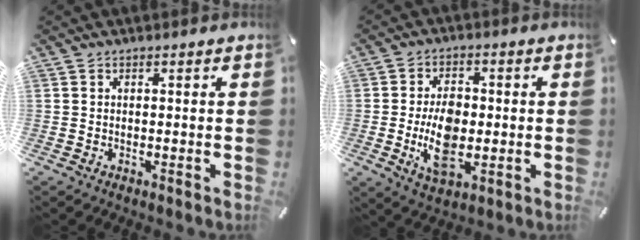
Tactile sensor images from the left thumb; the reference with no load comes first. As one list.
[{"total": 10.4, "force": [-1.3, 6.2, 8.2], "torque": [-0.165, -0.005, -0.024]}]